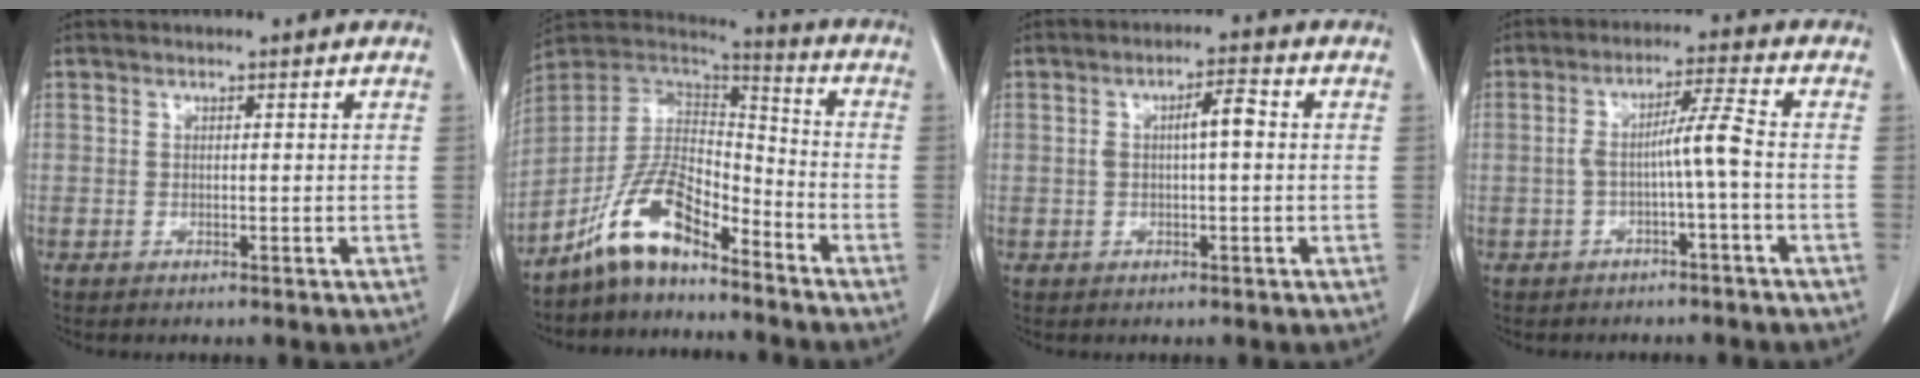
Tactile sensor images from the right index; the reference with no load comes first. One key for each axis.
{"total": 11.3, "fx": -8.3, "fy": 4.0, "fz": 6.5, "tx": -0.133, "ty": 0.030, "tz": -0.157}
{"total": 4.0, "fx": 0.4, "fy": 0.8, "fz": 3.9, "tx": -0.067, "ty": 0.012, "tz": 0.005}
{"total": 5.2, "fx": -1.2, "fy": -0.6, "fz": 5.0, "tx": -0.088, "ty": 0.018, "tz": -0.019}